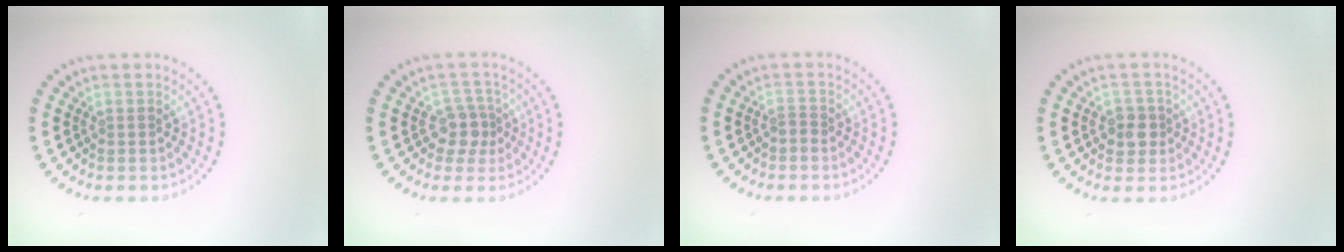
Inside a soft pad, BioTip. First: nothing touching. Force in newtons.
{"total": 2.5, "press": 2.0, "slide": 1.5}
{"total": 0.7, "press": 0.4, "slide": 0.6}
{"total": 2.0, "press": 1.9, "slide": 0.7}